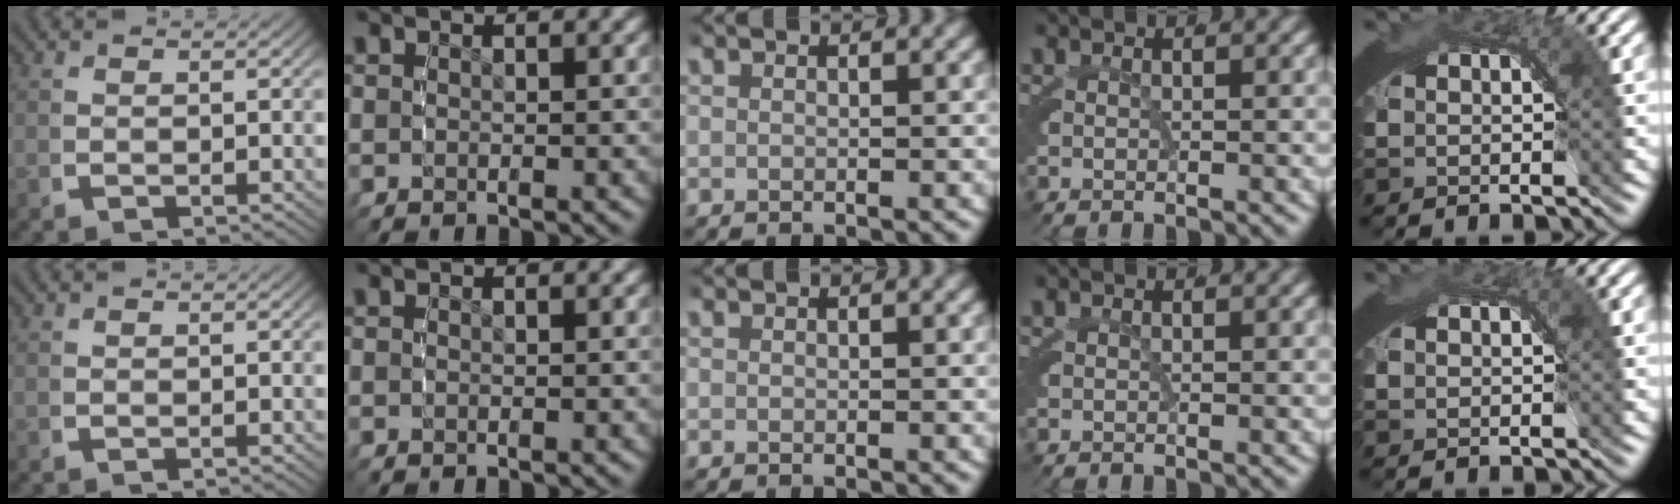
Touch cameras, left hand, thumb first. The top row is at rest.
{}